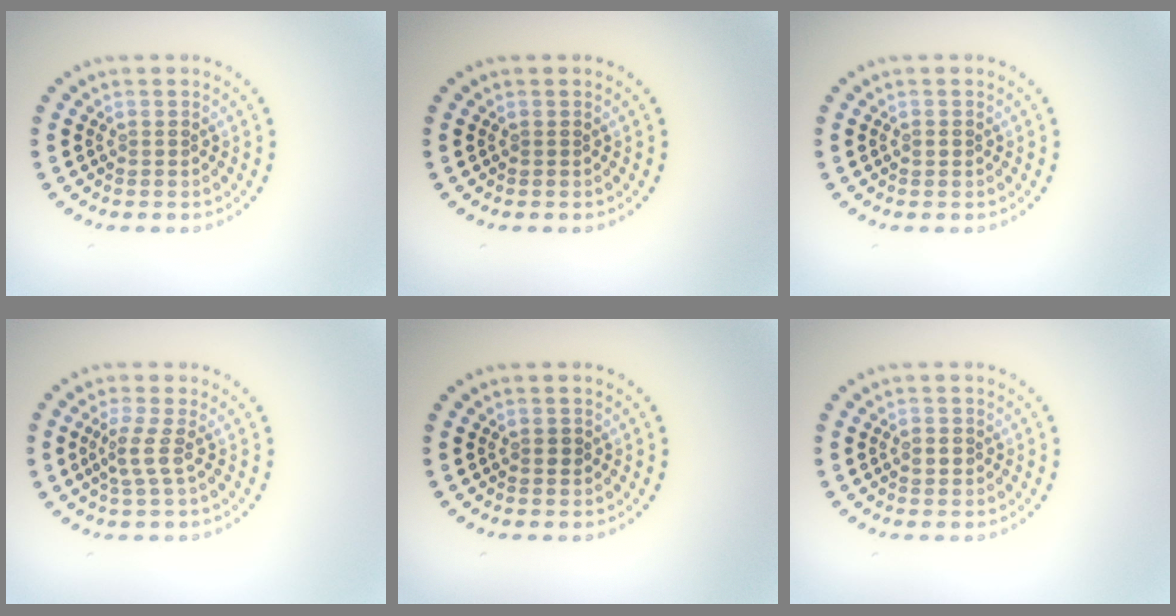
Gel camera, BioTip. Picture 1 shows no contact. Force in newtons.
{"total": 0.0}
{"total": 0.9, "press": 0.9, "slide": 0.0}
{"total": 2.1, "press": 1.5, "slide": 1.4}
{"total": 0.7, "press": 0.7, "slide": 0.1}
{"total": 1.2, "press": 1.1, "slide": 0.2}